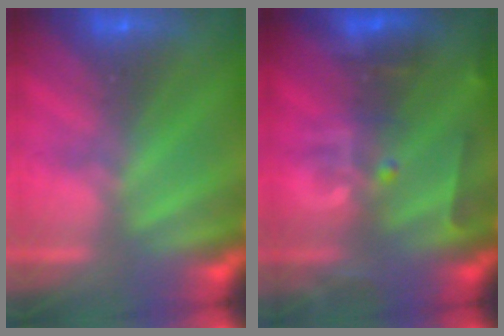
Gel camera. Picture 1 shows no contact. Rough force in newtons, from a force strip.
{"total": 2.9}